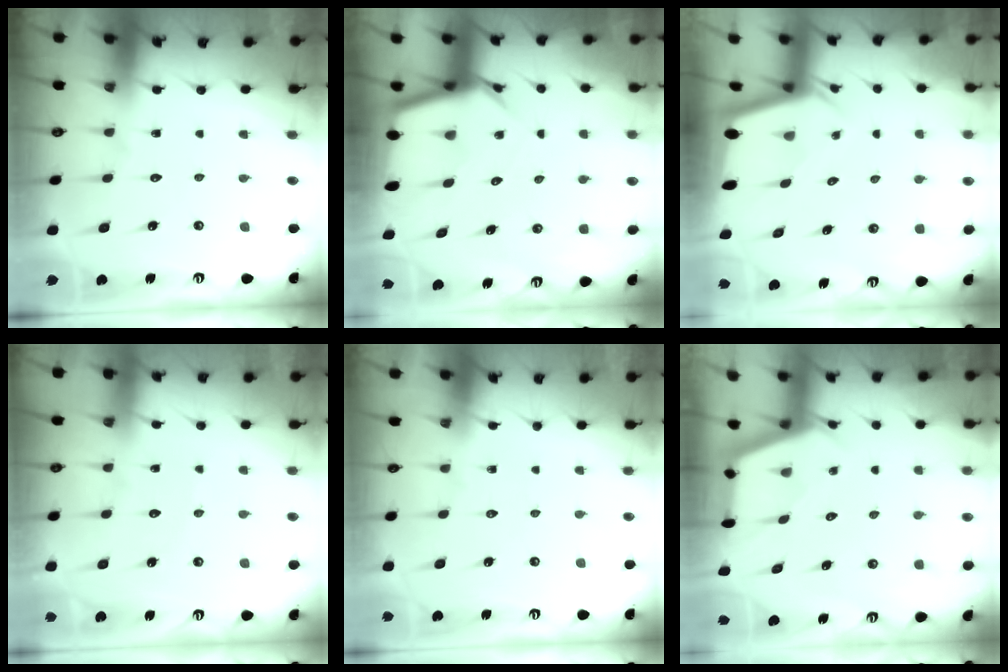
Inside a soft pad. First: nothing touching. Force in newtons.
{"total": 6.6, "press": 6.6, "slide": 0.7}
{"total": 2.2, "press": 2.2, "slide": 0.1}
{"total": 2.9, "press": 2.9, "slide": 0.4}
{"total": 0.0}
{"total": 2.6, "press": 2.6, "slide": 0.4}